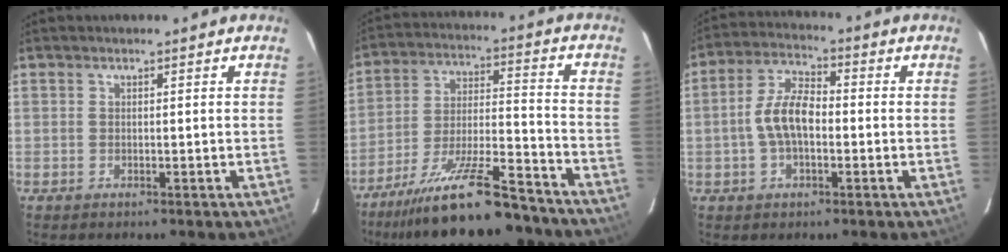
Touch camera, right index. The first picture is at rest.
{"total": 20.8, "force": [-17.2, 4.0, 11.0], "torque": [-0.204, -0.023, -0.264]}
{"total": 8.0, "force": [-1.2, 4.0, 6.8], "torque": [-0.137, 0.016, -0.023]}